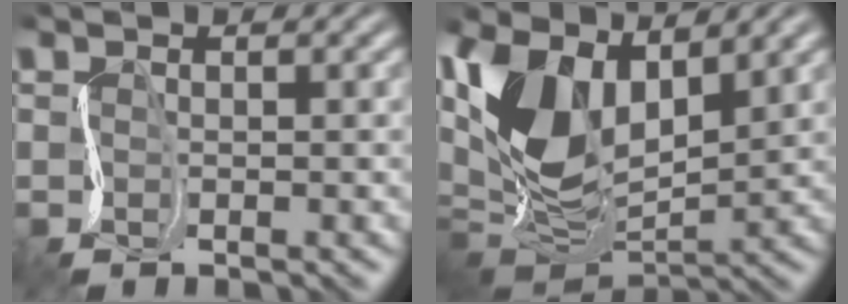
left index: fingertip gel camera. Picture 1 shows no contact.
{"total": 10.5, "force": [3.4, 6.0, 7.8], "torque": [-0.187, 0.003, 0.056]}